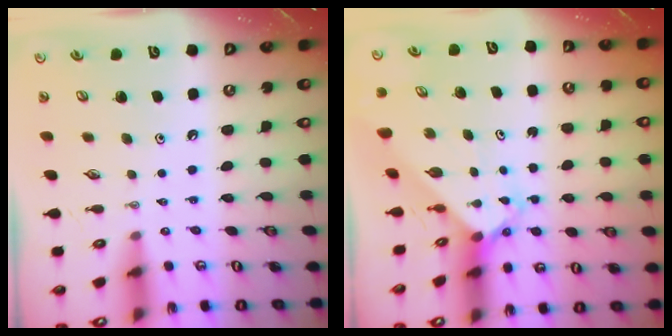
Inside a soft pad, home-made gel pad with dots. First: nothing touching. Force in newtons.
{"total": 2.5, "press": 2.5, "slide": 0.2}